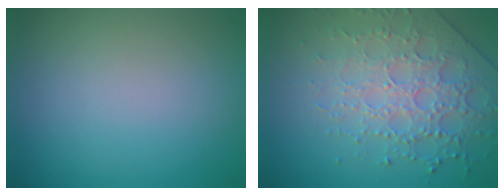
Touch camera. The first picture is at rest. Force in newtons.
{"total": 4.8, "press": 4.5, "slide": 1.6}